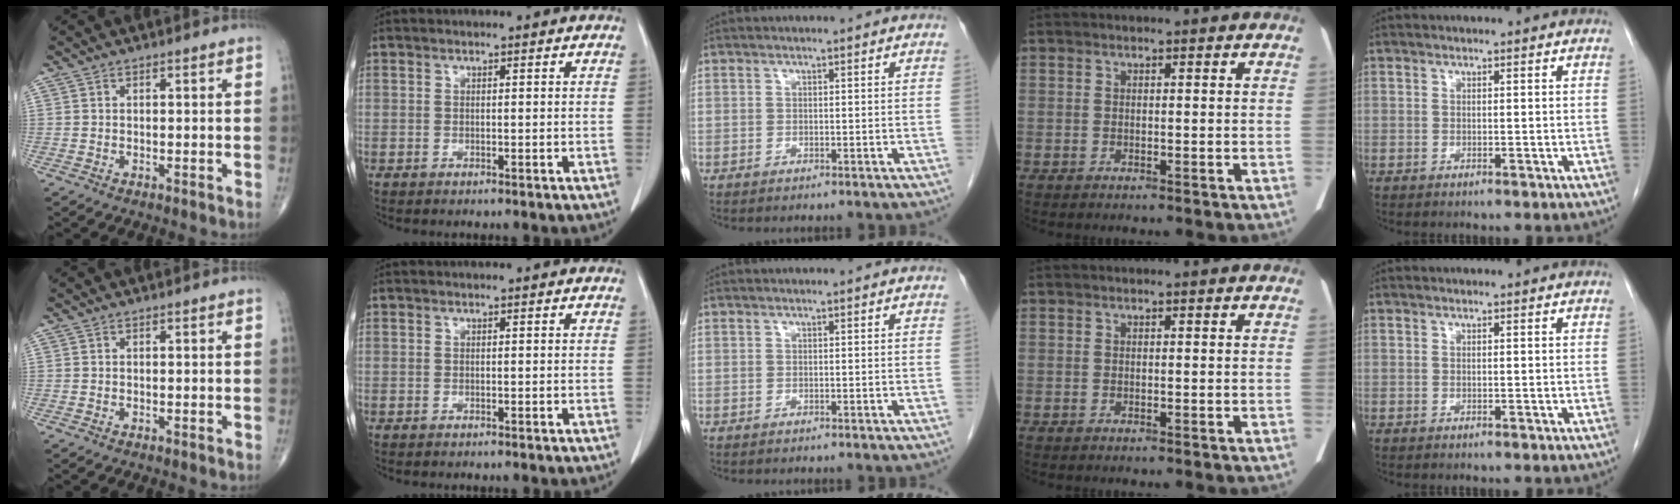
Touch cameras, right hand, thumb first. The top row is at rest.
{}